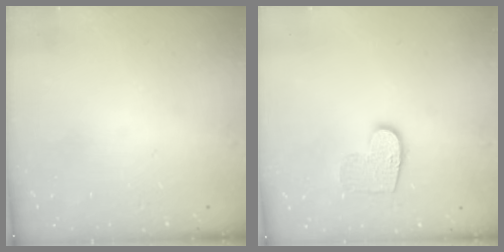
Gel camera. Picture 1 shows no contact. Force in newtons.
{"total": 9.3, "press": 9.3, "slide": 0.4}